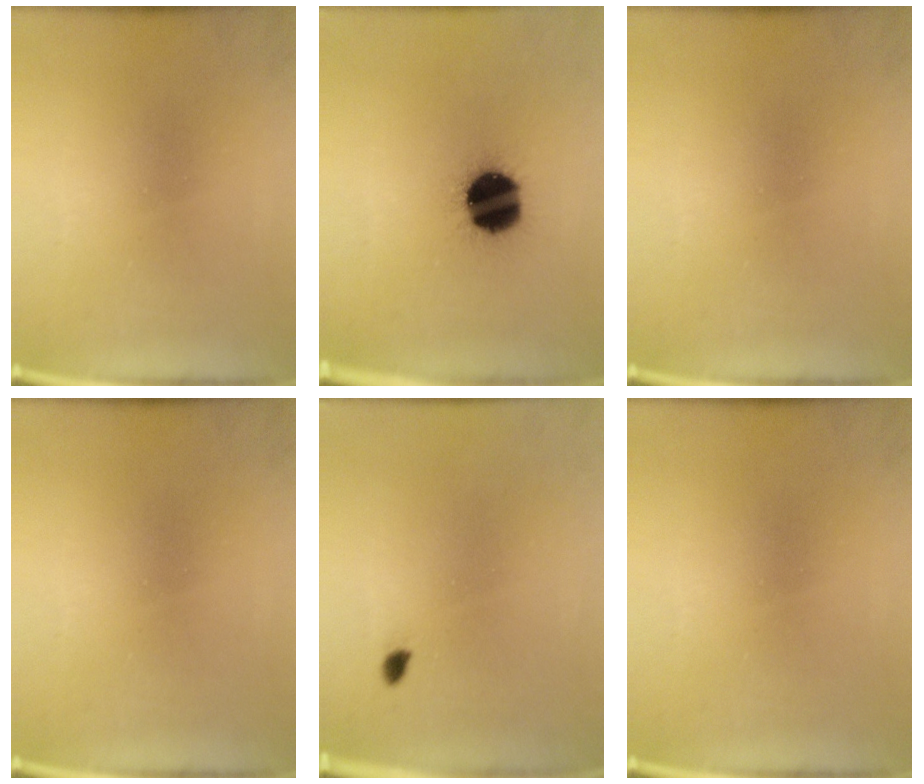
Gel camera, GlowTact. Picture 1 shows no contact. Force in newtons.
{"total": 17.7}
{"total": 0.0}
{"total": 0.0}
{"total": 0.9}
{"total": 0.0}